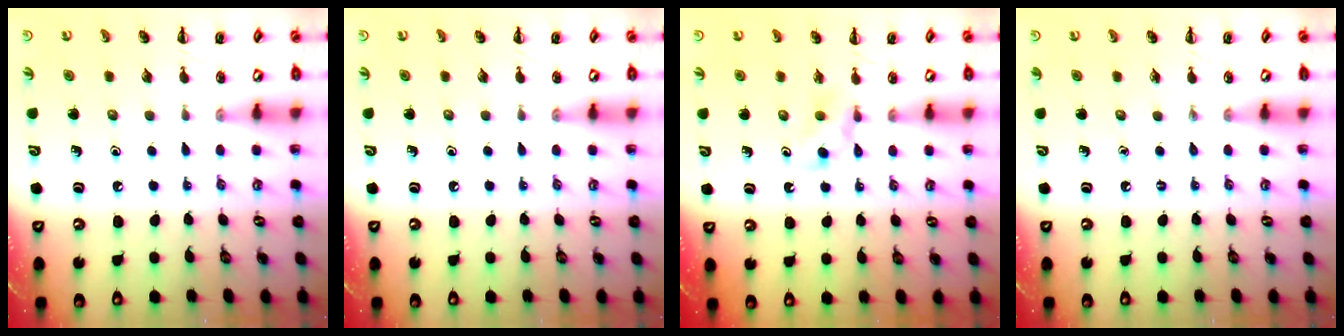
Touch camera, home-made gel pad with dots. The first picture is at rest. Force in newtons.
{"total": 0.0}
{"total": 2.6, "press": 2.4, "slide": 1.0}
{"total": 0.0}